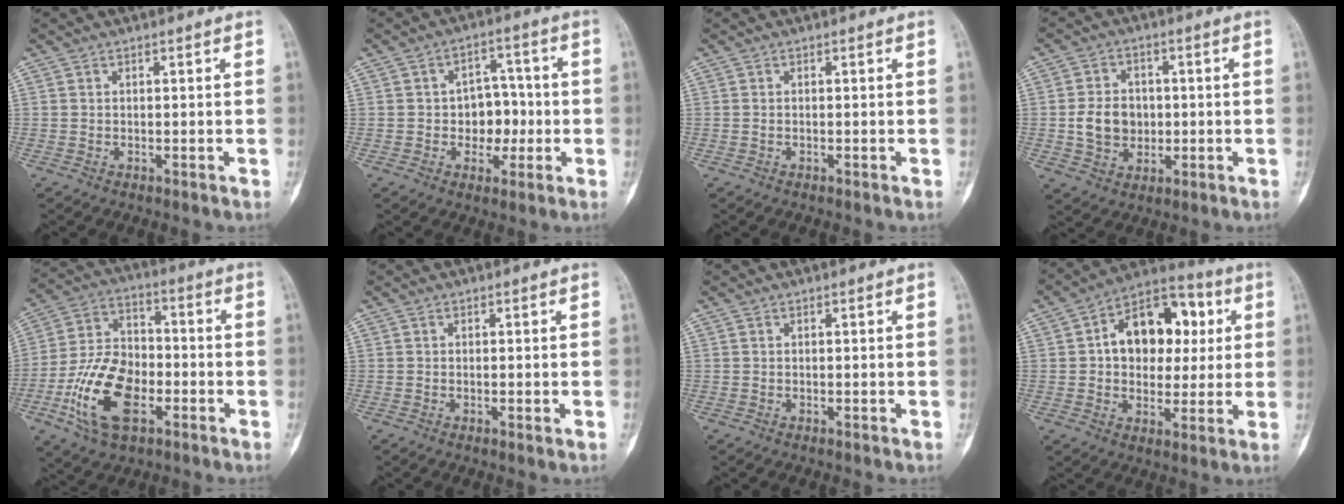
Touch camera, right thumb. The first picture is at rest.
{"total": 7.7, "force": [-1.0, 5.9, 4.8], "torque": [-0.018, 0.023, -0.017]}
{"total": 0.0}
{"total": 8.2, "force": [-0.4, 6.7, 4.7], "torque": [-0.058, 0.006, -0.006]}
{"total": 16.6, "force": [-5.7, 9.6, 12.2], "torque": [-0.226, 0.026, -0.107]}
{"total": 1.2, "force": [-0.2, 0.3, 1.1], "torque": [-0.016, -0.003, -0.003]}
{"total": 0.0}
{"total": 16.7, "force": [3.2, 11.5, 11.7], "torque": [-0.124, 0.020, 0.042]}